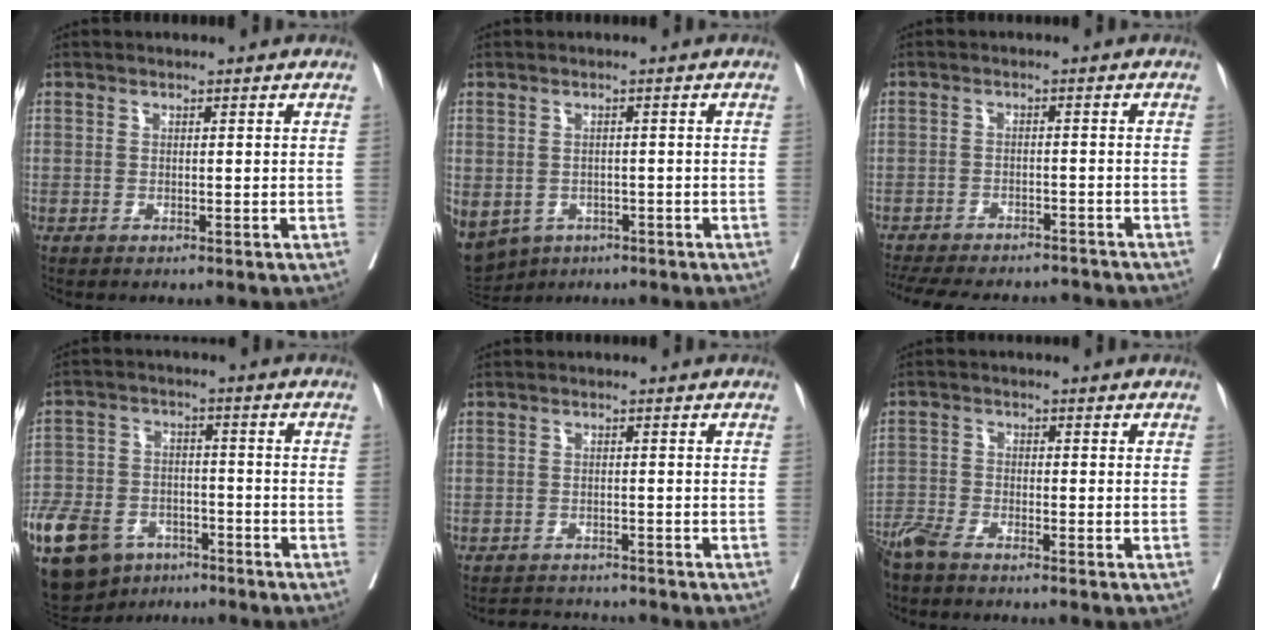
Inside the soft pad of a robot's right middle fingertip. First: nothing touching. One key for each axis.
{"total": 18.5, "fx": -8.2, "fy": 14.8, "fz": 7.5, "tx": -0.267, "ty": -0.017, "tz": -0.110}
{"total": 16.0, "fx": -14.2, "fy": 4.9, "fz": 5.4, "tx": -0.127, "ty": -0.007, "tz": -0.190}
{"total": 21.7, "fx": -13.3, "fy": 13.3, "fz": 10.9, "tx": -0.316, "ty": -0.023, "tz": -0.219}
{"total": 3.7, "fx": -3.6, "fy": 0.7, "fz": -0.3, "tx": 0.008, "ty": -0.005, "tz": -0.058}
{"total": 4.6, "fx": -4.0, "fy": 0.5, "fz": 2.1, "tx": -0.040, "ty": -0.012, "tz": -0.082}